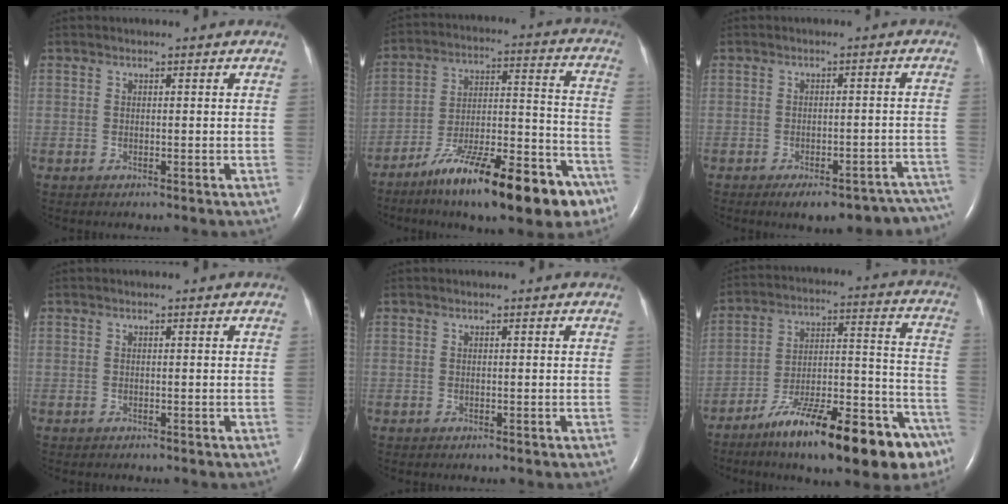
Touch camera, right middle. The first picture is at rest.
{"total": 21.8, "force": [-14.8, 5.0, 15.3], "torque": [-0.190, 0.024, -0.232]}
{"total": 14.2, "force": [-12.4, 4.3, 5.4], "torque": [-0.015, 0.032, -0.136]}
{"total": 0.0}
{"total": 0.0}
{"total": 22.7, "force": [-15.5, 5.1, 15.8], "torque": [-0.178, 0.035, -0.238]}